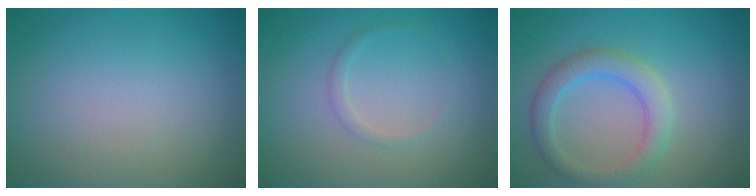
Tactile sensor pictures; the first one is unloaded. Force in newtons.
{"total": 0.9, "press": 0.9, "slide": 0.0}
{"total": 3.4, "press": 3.4, "slide": 0.1}